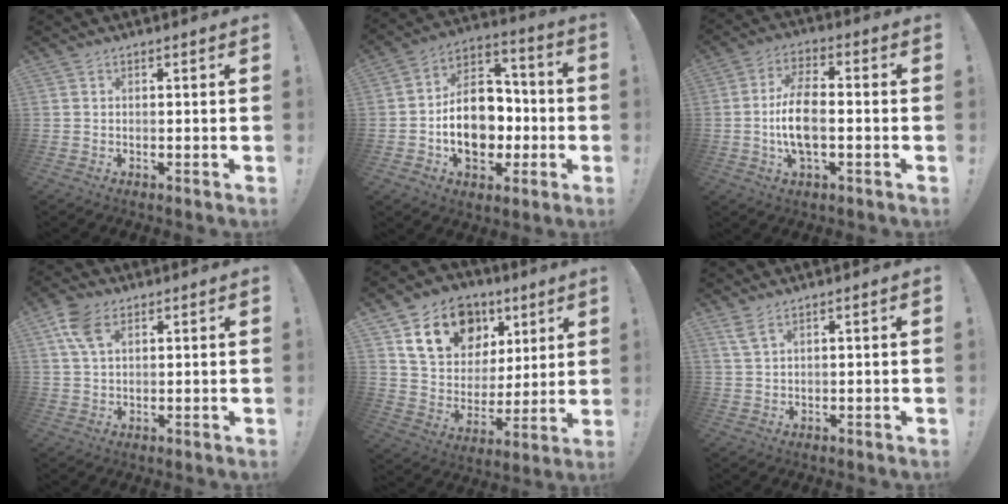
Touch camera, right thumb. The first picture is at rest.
{"total": 17.6, "force": [-3.8, 12.6, 11.8], "torque": [-0.202, 0.032, -0.051]}
{"total": 10.4, "force": [-1.6, 4.7, 9.1], "torque": [-0.180, 0.005, -0.029]}
{"total": 8.0, "force": [3.8, 4.6, 5.4], "torque": [-0.099, -0.006, 0.072]}
{"total": 19.5, "force": [10.4, 14.1, 8.5], "torque": [-0.142, -0.038, 0.210]}
{"total": 3.3, "force": [2.1, 0.7, 2.4], "torque": [-0.049, -0.005, 0.037]}